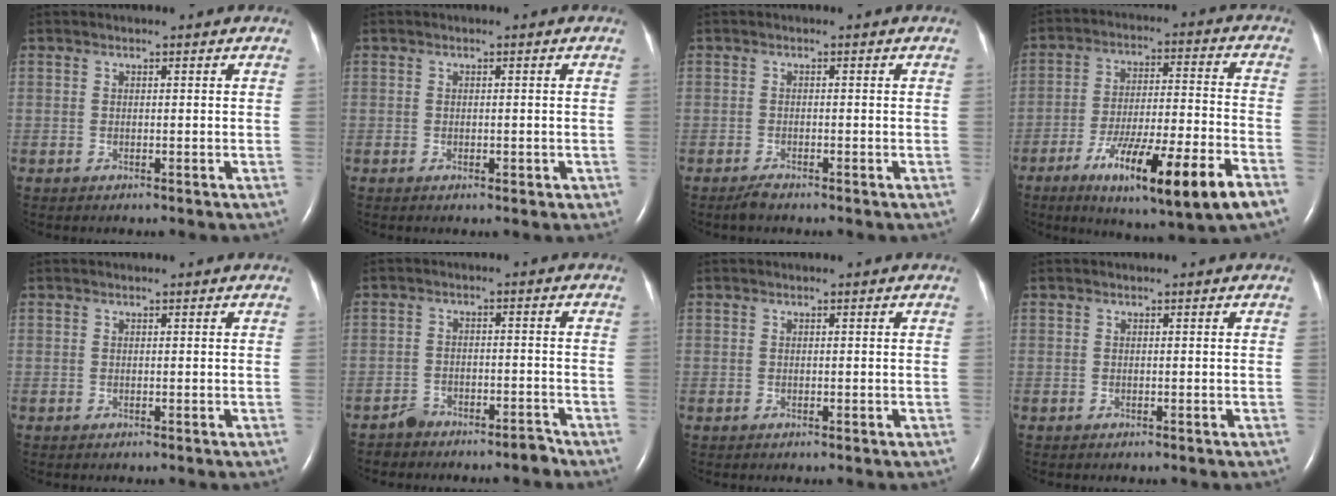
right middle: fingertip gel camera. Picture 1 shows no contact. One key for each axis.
{"total": 1.4, "fx": -0.6, "fy": 0.8, "fz": 1.0, "tx": -0.015, "ty": 0.000, "tz": -0.003}
{"total": 1.3, "fx": -1.2, "fy": 0.2, "fz": 0.6, "tx": -0.020, "ty": -0.004, "tz": -0.020}
{"total": 17.4, "fx": -9.4, "fy": 0.8, "fz": 14.6, "tx": -0.229, "ty": -0.026, "tz": -0.146}
{"total": 0.0}
{"total": 3.3, "fx": -3.2, "fy": 0.8, "fz": 0.0, "tx": 0.005, "ty": 0.003, "tz": -0.054}
{"total": 0.0}
{"total": 0.0}